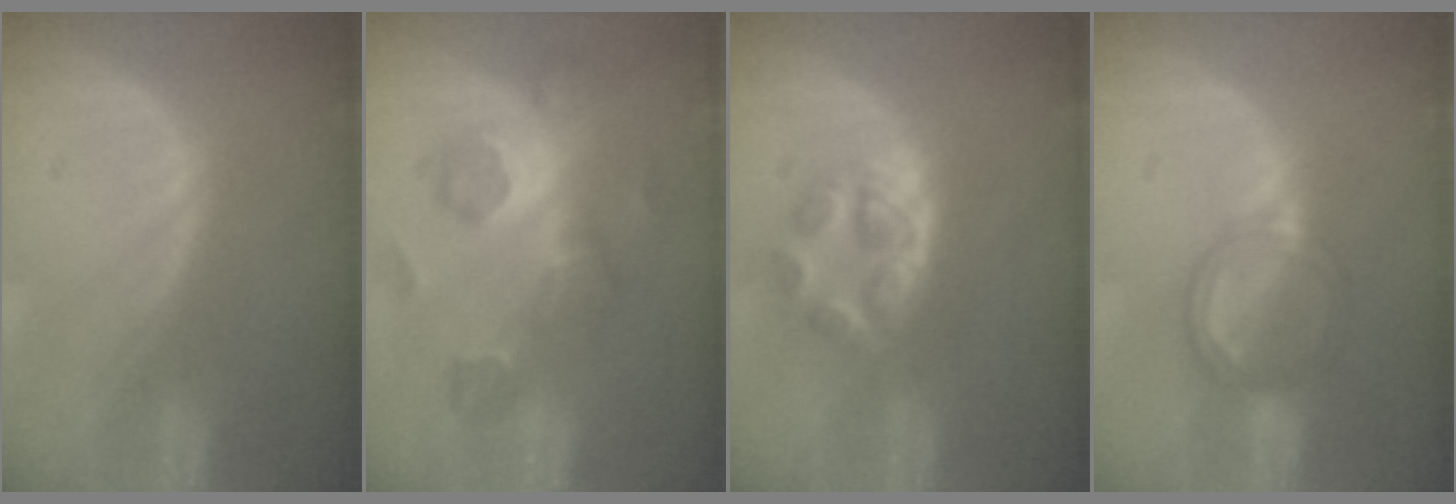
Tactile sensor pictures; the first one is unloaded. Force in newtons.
{"total": 8.5, "press": 7.6, "slide": 3.8}
{"total": 6.0, "press": 5.2, "slide": 2.9}
{"total": 5.5, "press": 5.2, "slide": 1.8}